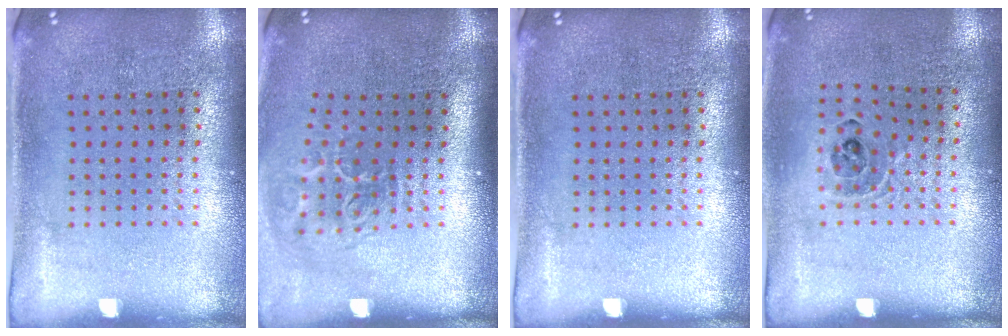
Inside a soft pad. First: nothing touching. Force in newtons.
{"total": 2.0, "press": 1.3, "slide": 1.5}
{"total": 0.0}
{"total": 0.9, "press": 0.9, "slide": 0.1}